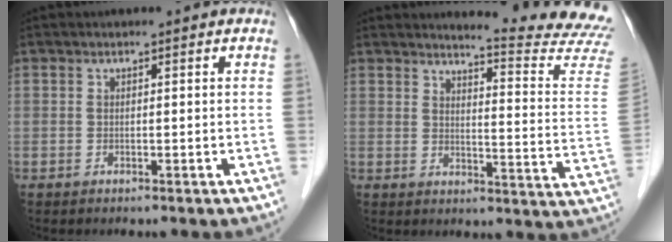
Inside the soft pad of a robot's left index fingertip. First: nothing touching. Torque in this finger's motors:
{"motor_torque": [-0.01, -0.18, 0.14, 0.02]}